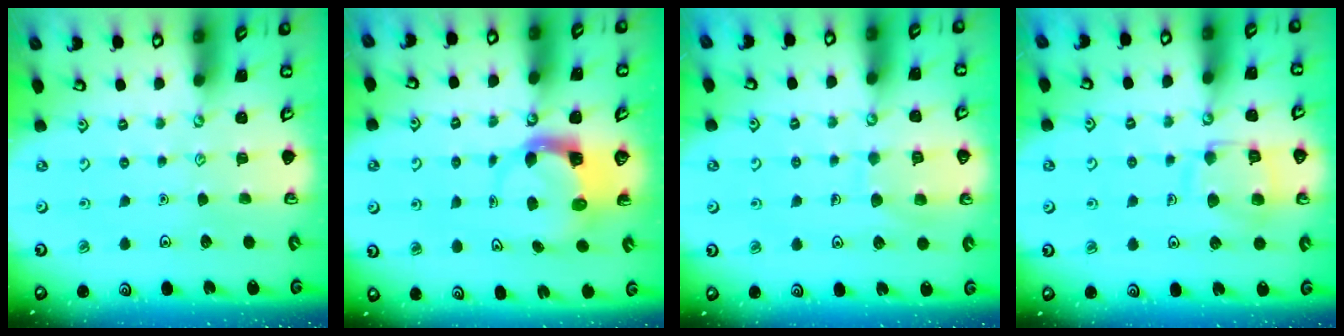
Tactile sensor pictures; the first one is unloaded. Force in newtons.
{"total": 3.6, "press": 3.6, "slide": 0.5}
{"total": 7.9, "press": 7.9, "slide": 0.6}
{"total": 11.8, "press": 11.7, "slide": 1.1}